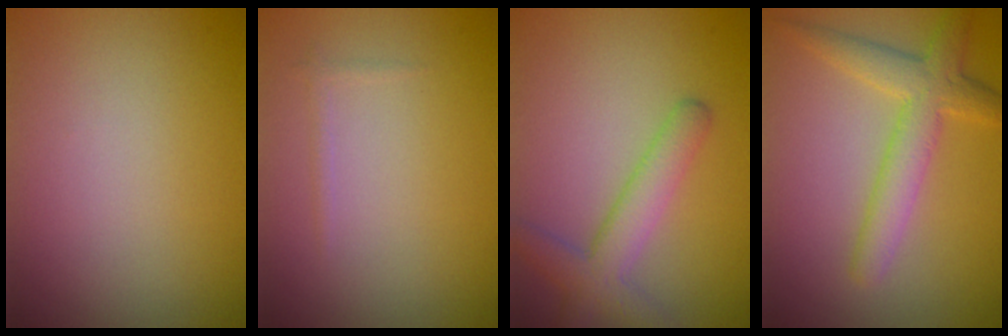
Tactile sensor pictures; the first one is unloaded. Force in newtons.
{"total": 0.6, "press": 0.6, "slide": 0.0}
{"total": 3.7, "press": 3.7, "slide": 0.1}
{"total": 4.0, "press": 4.0, "slide": 0.2}